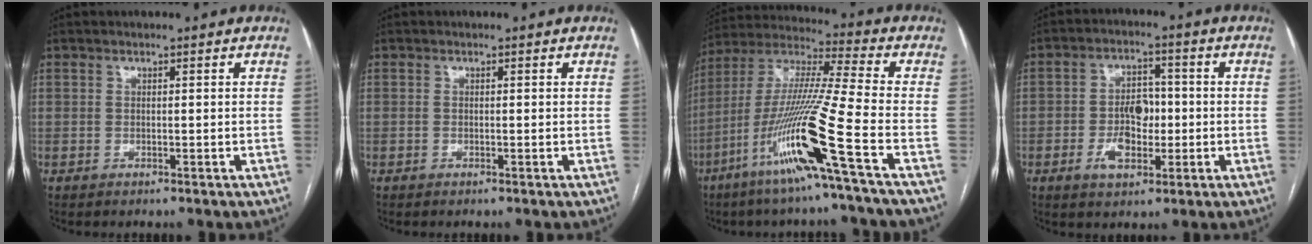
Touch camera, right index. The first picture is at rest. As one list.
[{"total": 0.0}, {"total": 18.0, "force": [-7.9, -1.9, 16.0], "torque": [-0.331, -0.025, -0.156]}, {"total": 6.9, "force": [-1.6, 4.0, 5.3], "torque": [-0.101, 0.012, -0.022]}]